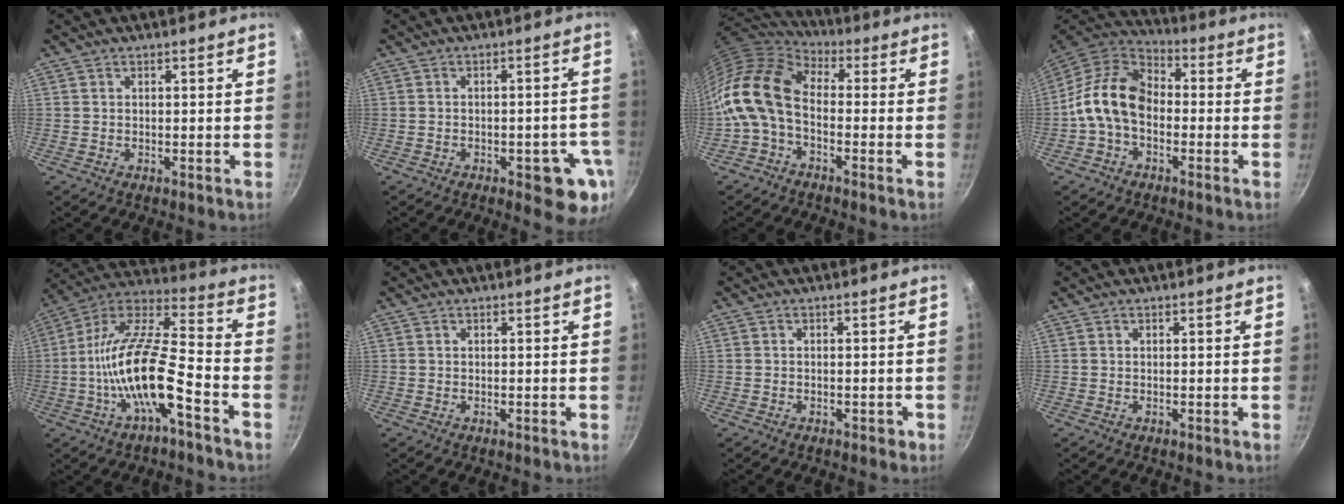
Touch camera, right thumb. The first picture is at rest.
{"total": 9.3, "force": [-3.7, 3.8, 7.7], "torque": [-0.054, 0.015, -0.042]}
{"total": 14.4, "force": [-1.9, 9.0, 11.0], "torque": [-0.208, 0.031, -0.057]}
{"total": 12.6, "force": [-1.5, 8.9, 8.9], "torque": [-0.137, 0.037, -0.049]}
{"total": 18.0, "force": [-6.5, 5.6, 15.9], "torque": [-0.292, 0.050, -0.133]}
{"total": 0.0}
{"total": 1.2, "force": [-0.6, 0.8, 0.7], "torque": [-0.006, 0.010, -0.002]}
{"total": 0.0}